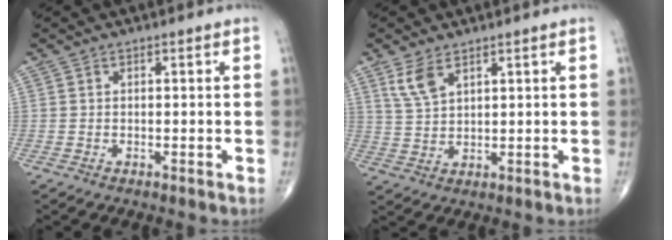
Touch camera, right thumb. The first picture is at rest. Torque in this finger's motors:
{"motor_torque": [-0.09, 0.11, 0.09, 0.06, 0.00]}